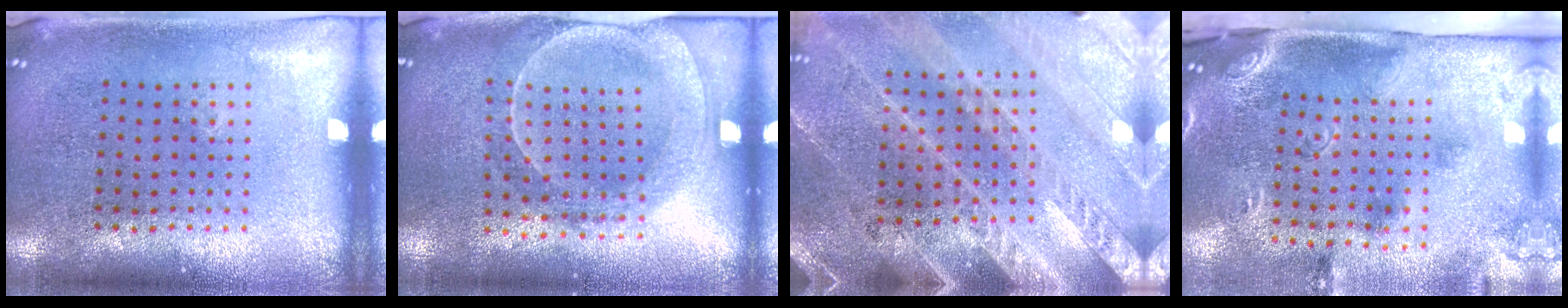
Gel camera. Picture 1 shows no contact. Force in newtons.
{"total": 1.9, "press": 1.8, "slide": 0.6}
{"total": 2.9, "press": 2.6, "slide": 1.1}
{"total": 3.0, "press": 1.8, "slide": 2.3}